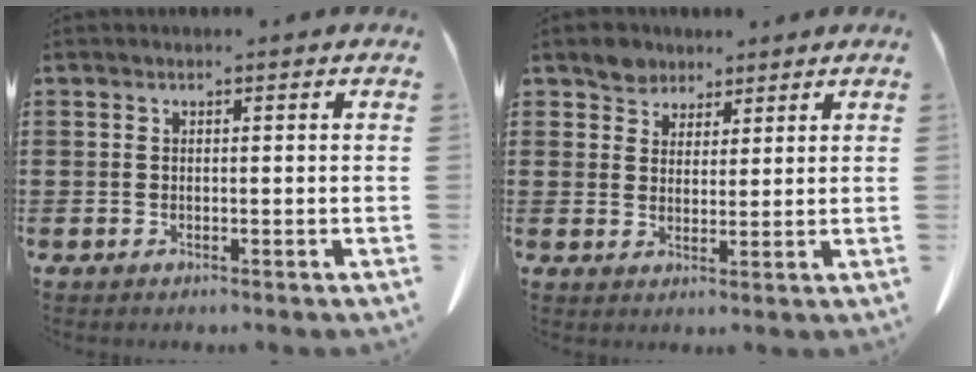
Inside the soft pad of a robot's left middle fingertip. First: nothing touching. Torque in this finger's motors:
{"motor_torque": [1.38, 0.76, -0.01, 0.03]}